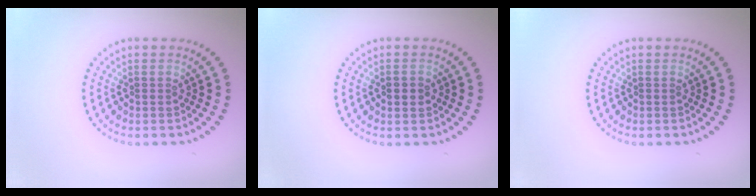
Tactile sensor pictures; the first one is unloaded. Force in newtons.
{"total": 1.9, "press": 1.9, "slide": 0.1}
{"total": 0.0}